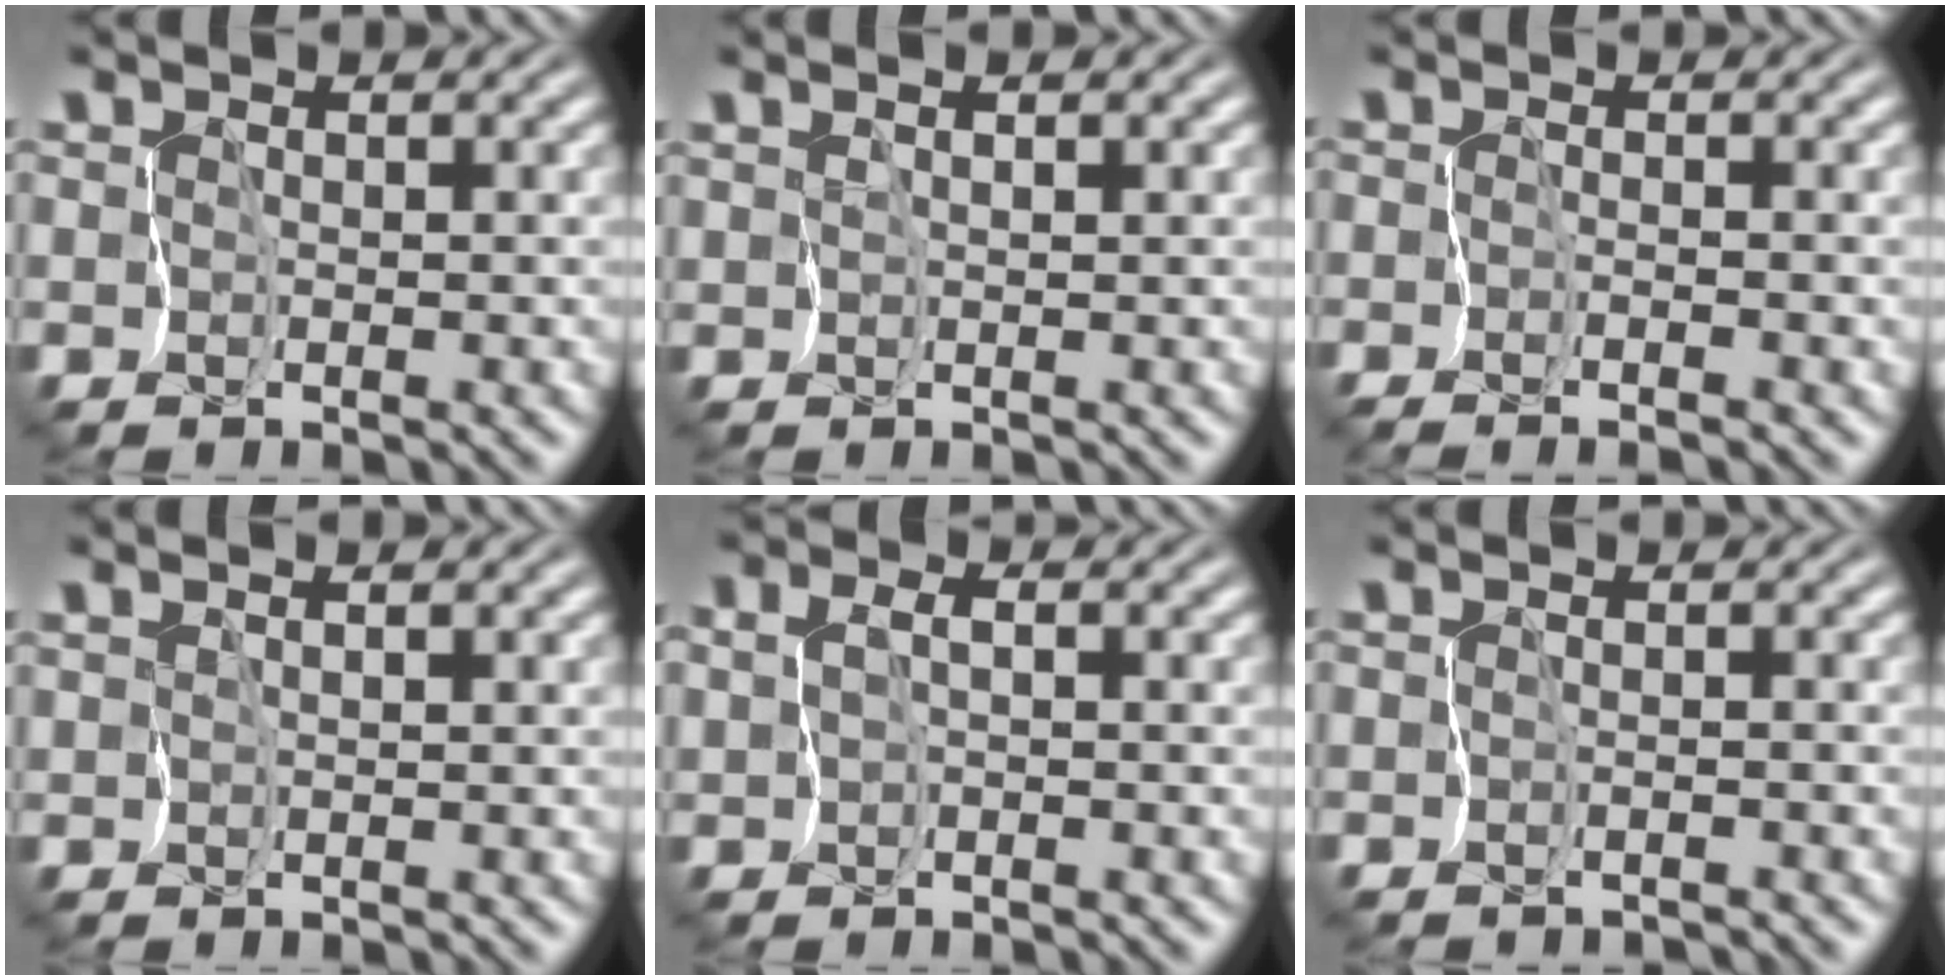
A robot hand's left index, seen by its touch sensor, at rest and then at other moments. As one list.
[{"total": 0.7, "force": [0.4, -0.4, 0.4], "torque": [-0.019, -0.002, 0.005]}, {"total": 1.2, "force": [-0.8, -0.8, 0.2], "torque": [-0.016, -0.002, -0.024]}, {"total": 0.6, "force": [0.2, -0.5, 0.1], "torque": [-0.014, -0.003, 0.000]}, {"total": 2.7, "force": [-1.0, 2.0, 1.4], "torque": [-0.018, 0.004, -0.035]}, {"total": 1.2, "force": [-1.2, 0.0, 0.0], "torque": [0.005, -0.006, -0.023]}]